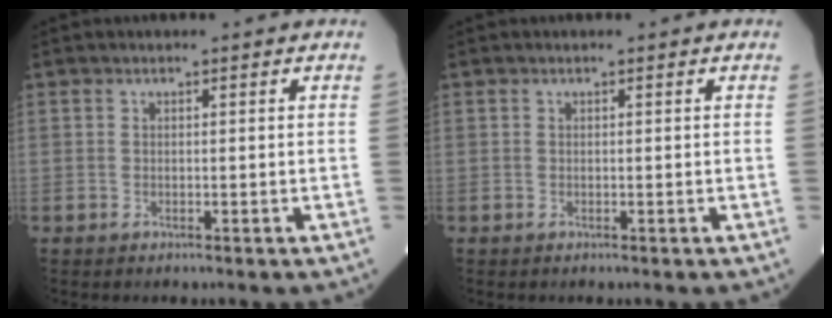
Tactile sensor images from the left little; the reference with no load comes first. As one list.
[{"total": 0.0}]